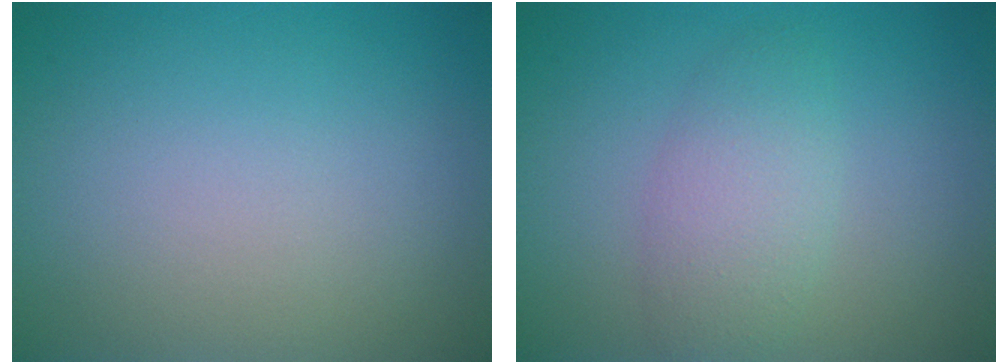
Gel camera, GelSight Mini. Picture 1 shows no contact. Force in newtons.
{"total": 3.2, "press": 3.2, "slide": 0.1}